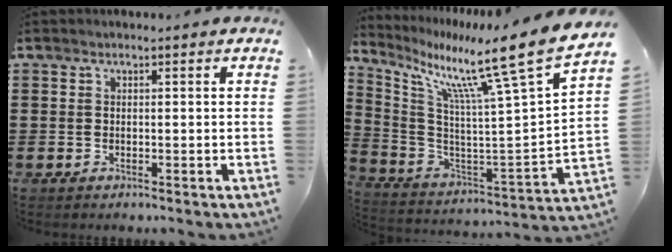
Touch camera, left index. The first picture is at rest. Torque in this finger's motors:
{"motor_torque": [2.14, 0.00, 0.32, 0.21]}